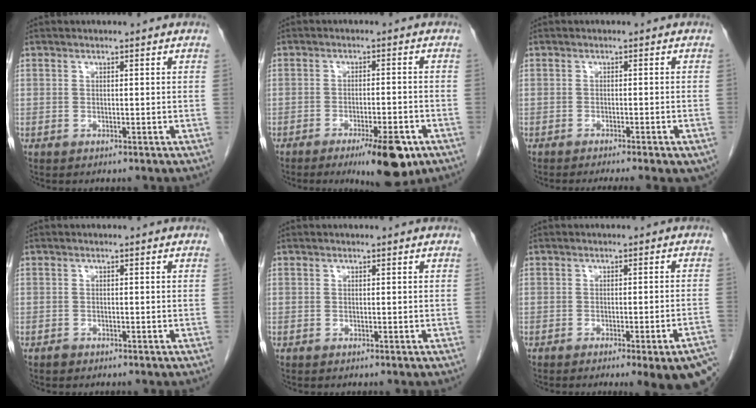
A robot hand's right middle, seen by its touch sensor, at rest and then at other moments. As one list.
[{"total": 8.6, "force": [-5.0, 1.8, 6.7], "torque": [-0.095, -0.011, -0.069]}, {"total": 9.2, "force": [-7.3, 1.3, 5.3], "torque": [-0.055, -0.014, -0.092]}, {"total": 0.6, "force": [-0.5, 0.4, 0.1], "torque": [-0.003, 0.001, -0.010]}, {"total": 0.0}, {"total": 10.6, "force": [-8.2, 0.3, 6.8], "torque": [-0.035, -0.007, -0.094]}]